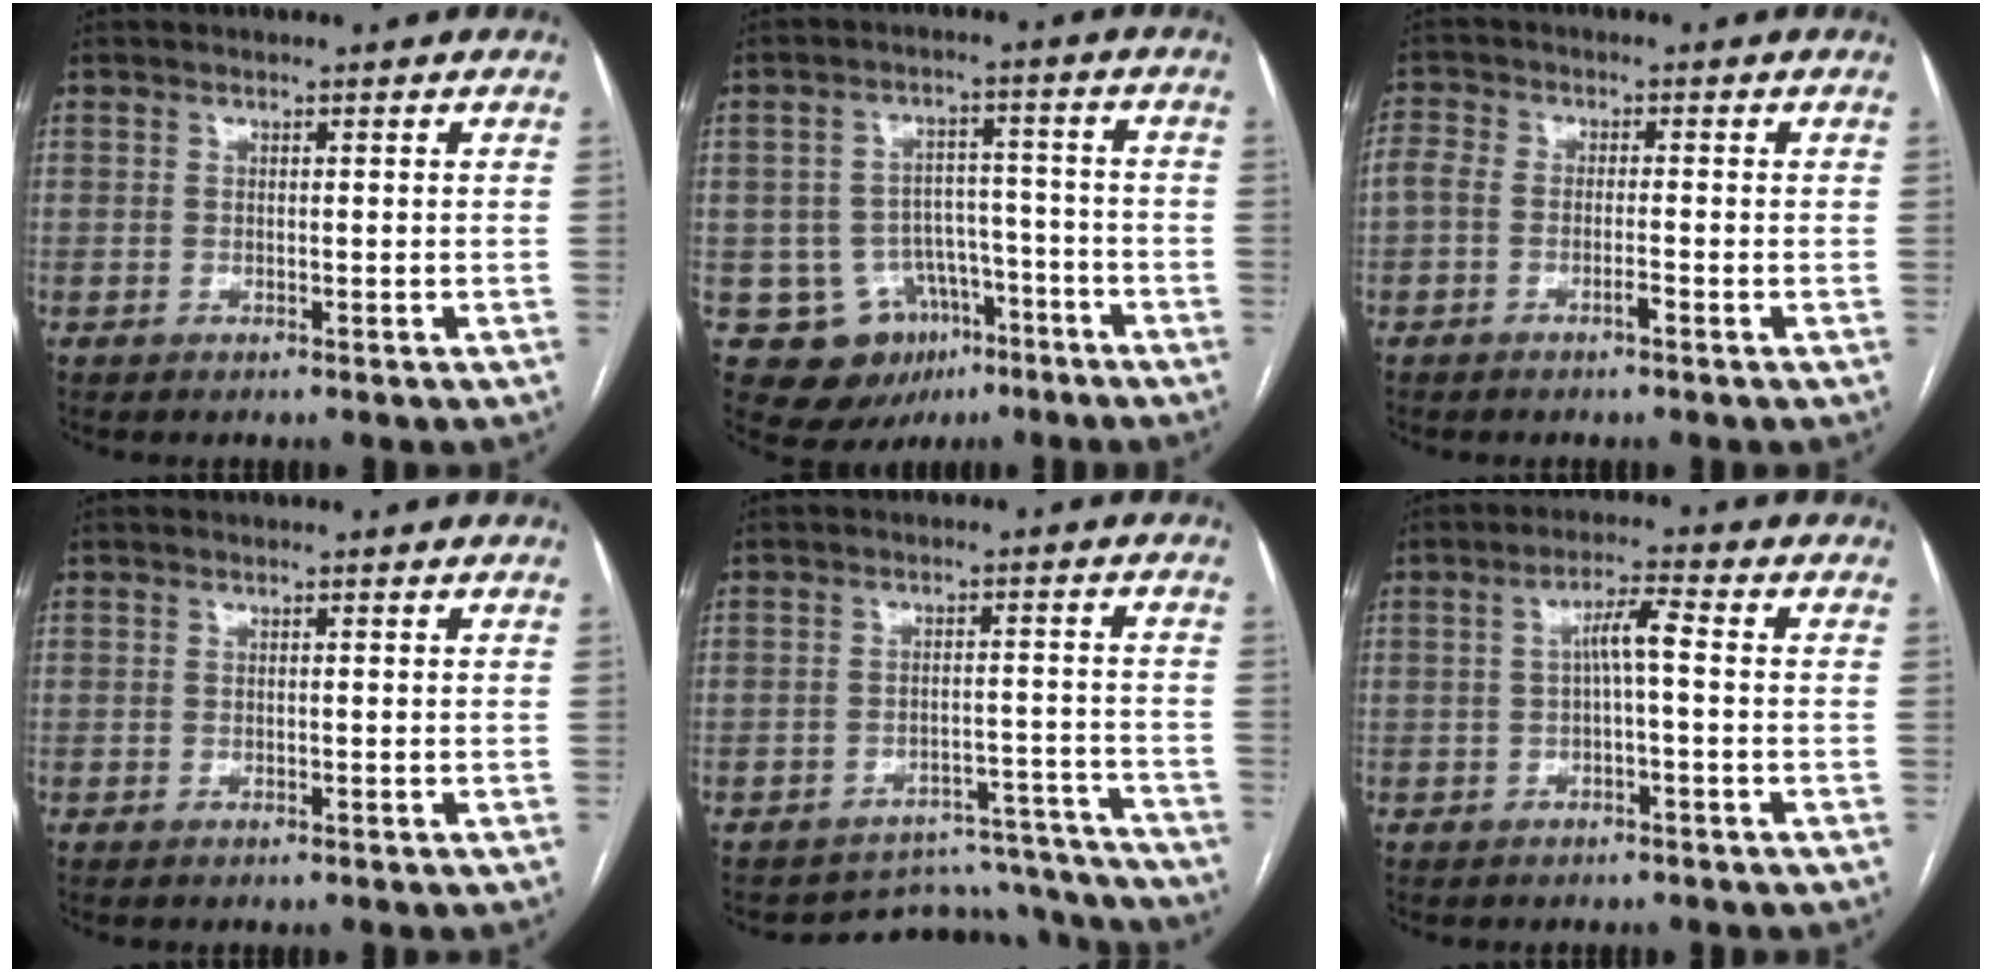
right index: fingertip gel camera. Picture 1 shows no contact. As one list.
[{"total": 11.1, "force": [-5.1, 9.1, 3.6], "torque": [-0.054, 0.029, -0.065]}, {"total": 3.5, "force": [-1.5, 1.5, 2.8], "torque": [-0.065, 0.014, -0.032]}, {"total": 0.0}, {"total": 12.1, "force": [-11.7, 3.1, -1.0], "torque": [0.035, 0.050, -0.144]}, {"total": 4.0, "force": [0.0, 0.4, 4.0], "torque": [-0.068, 0.015, 0.000]}]